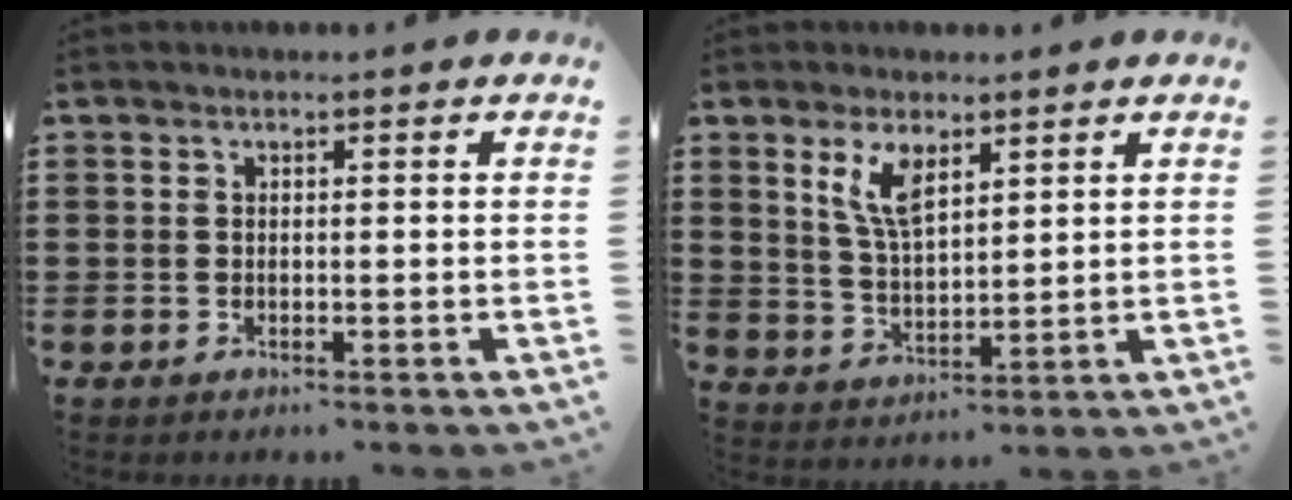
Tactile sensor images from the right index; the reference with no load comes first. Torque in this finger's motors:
{"motor_torque": [0.81, 0.20, 0.47, 0.08]}